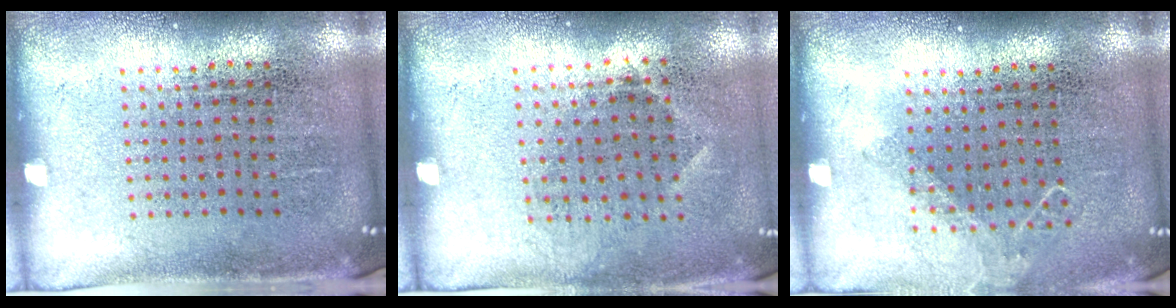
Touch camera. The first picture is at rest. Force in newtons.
{"total": 0.8, "press": 0.7, "slide": 0.5}
{"total": 0.8, "press": 0.8, "slide": 0.1}